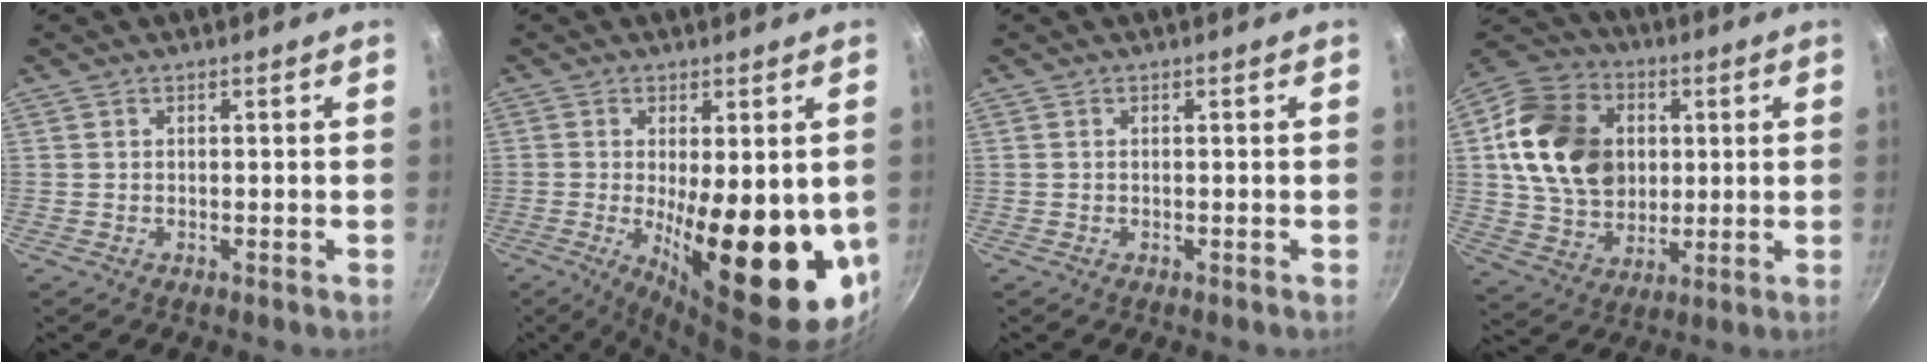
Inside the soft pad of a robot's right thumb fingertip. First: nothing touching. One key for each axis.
{"total": 21.1, "fx": -2.4, "fy": 7.4, "fz": 19.6, "tx": -0.254, "ty": -0.033, "tz": -0.021}
{"total": 0.0}
{"total": 19.8, "fx": 3.2, "fy": 15.5, "fz": 11.8, "tx": -0.182, "ty": 0.002, "tz": 0.059}